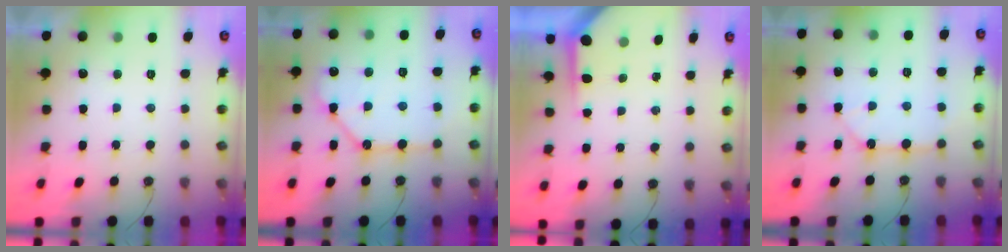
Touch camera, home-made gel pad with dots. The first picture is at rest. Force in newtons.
{"total": 11.5, "press": 11.5, "slide": 1.2}
{"total": 3.8, "press": 3.8, "slide": 0.4}
{"total": 10.7, "press": 10.6, "slide": 1.3}